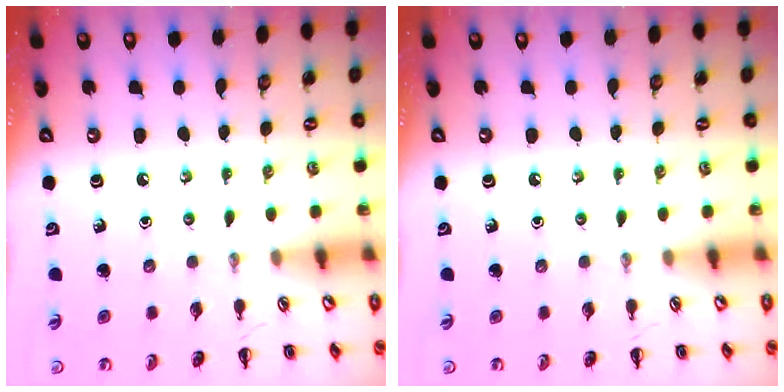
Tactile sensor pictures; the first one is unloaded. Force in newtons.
{"total": 0.0}